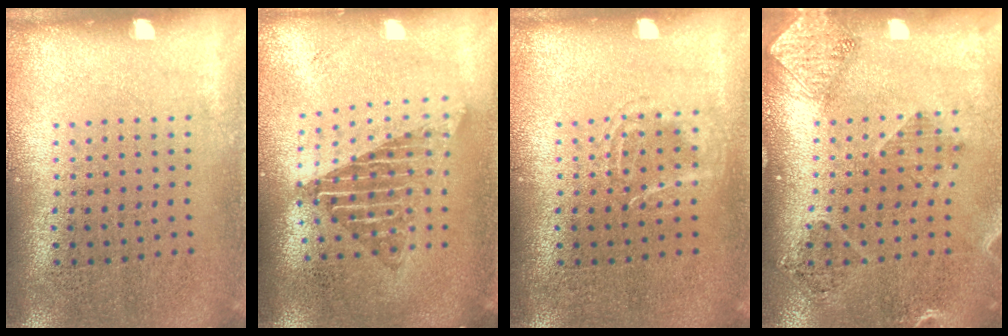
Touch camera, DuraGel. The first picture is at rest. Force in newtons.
{"total": 1.7, "press": 1.3, "slide": 1.0}
{"total": 1.4, "press": 1.4, "slide": 0.2}
{"total": 1.6, "press": 1.5, "slide": 0.6}